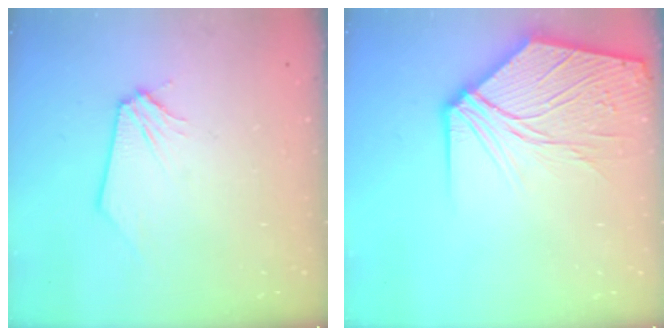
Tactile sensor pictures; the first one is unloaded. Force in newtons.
{"total": 12.6, "press": 12.5, "slide": 1.5}